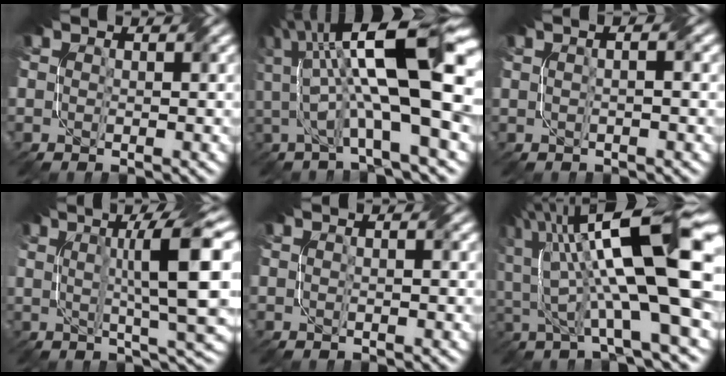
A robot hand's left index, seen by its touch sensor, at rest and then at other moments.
{"total": 13.0, "force": [2.4, 3.1, 12.4], "torque": [-0.212, 0.024, 0.040]}
{"total": 3.1, "force": [1.2, 1.4, 2.5], "torque": [-0.006, 0.018, -0.010]}
{"total": 8.9, "force": [1.9, 1.4, 8.6], "torque": [-0.113, 0.013, 0.030]}
{"total": 1.2, "force": [0.5, 0.4, 0.9], "torque": [-0.003, 0.003, -0.005]}
{"total": 15.1, "force": [2.4, 3.7, 14.4], "torque": [-0.243, 0.022, 0.036]}